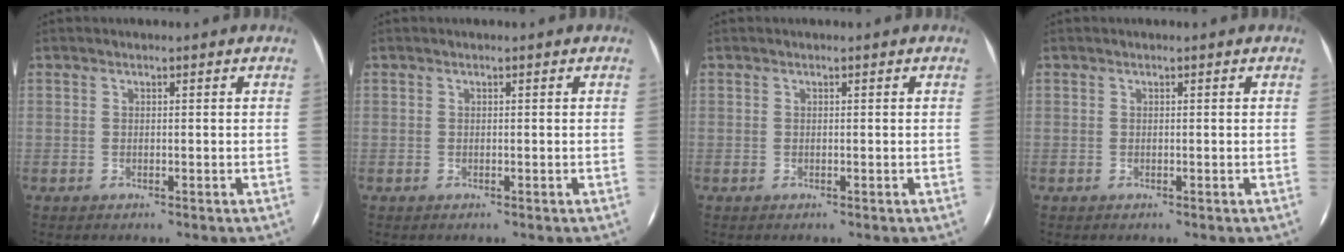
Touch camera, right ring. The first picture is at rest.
{"total": 0.0}
{"total": 0.0}
{"total": 0.0}